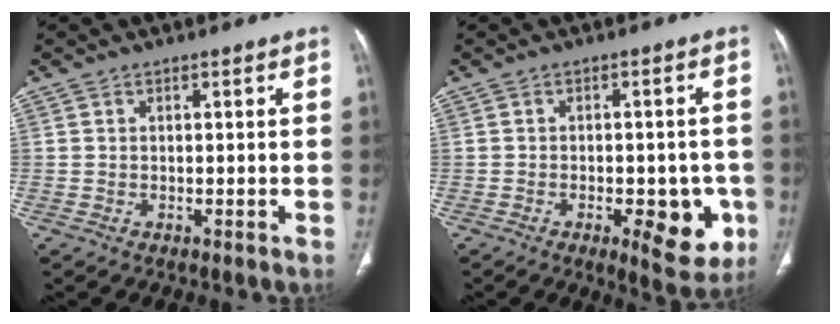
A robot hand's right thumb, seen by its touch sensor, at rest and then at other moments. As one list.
[{"total": 10.5, "force": [-3.7, 4.6, 8.6], "torque": [-0.078, 0.008, -0.038]}]